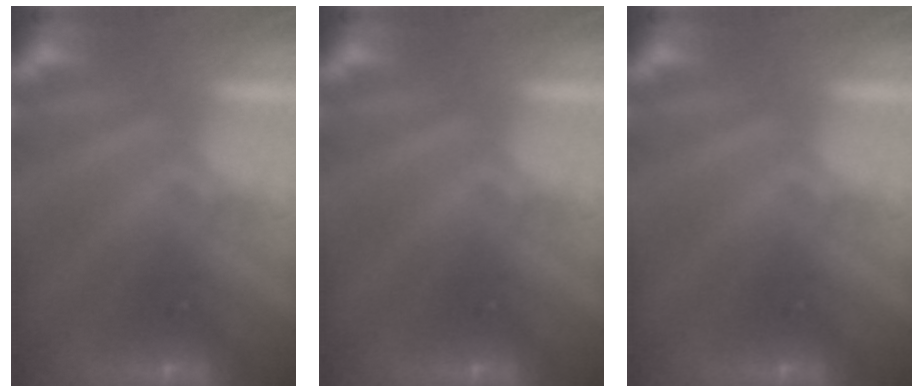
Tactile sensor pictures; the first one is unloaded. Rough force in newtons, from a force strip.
{"total": 0.0}
{"total": 0.0}